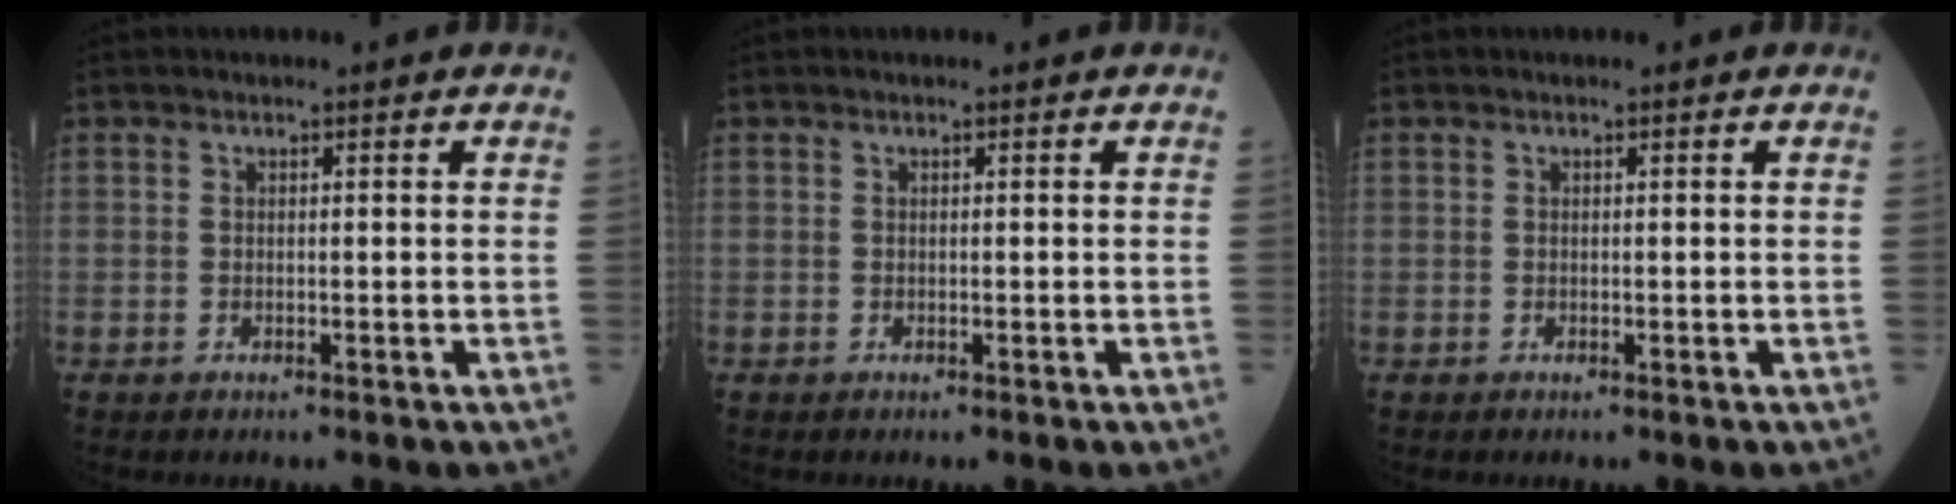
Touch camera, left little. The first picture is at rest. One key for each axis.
{"total": 0.0}
{"total": 0.0}